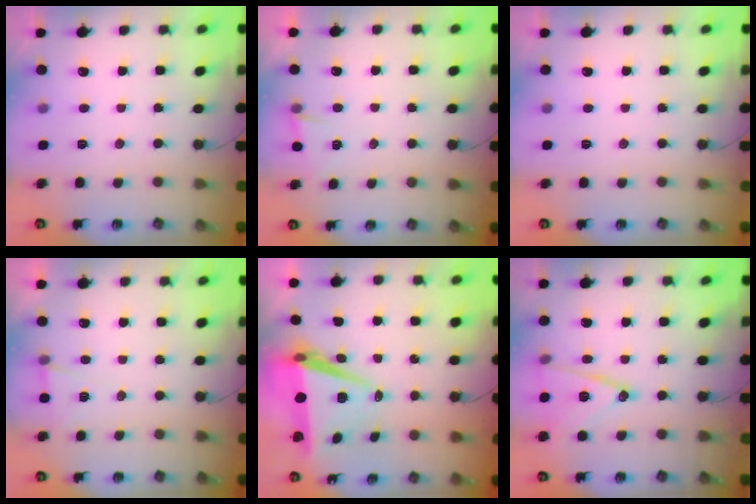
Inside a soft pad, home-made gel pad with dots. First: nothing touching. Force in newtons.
{"total": 3.2, "press": 2.8, "slide": 1.5}
{"total": 0.0}
{"total": 5.3, "press": 2.8, "slide": 4.5}
{"total": 8.1, "press": 6.9, "slide": 4.3}
{"total": 14.5, "press": 14.1, "slide": 3.3}